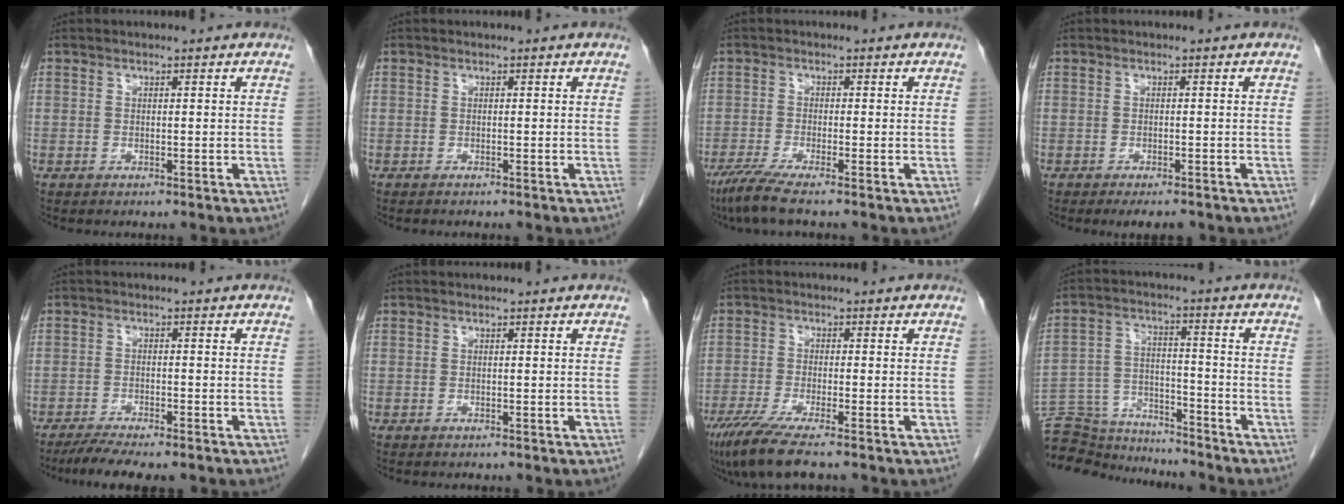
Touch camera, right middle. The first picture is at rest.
{"total": 0.0}
{"total": 4.7, "force": [-3.5, -0.4, 3.2], "torque": [-0.064, -0.015, -0.071]}
{"total": 3.3, "force": [-2.6, 1.0, 1.8], "torque": [-0.021, -0.007, -0.034]}
{"total": 7.1, "force": [-5.9, 1.0, 3.8], "torque": [-0.058, -0.013, -0.093]}
{"total": 0.0}
{"total": 7.5, "force": [-5.7, -0.1, 4.9], "torque": [-0.084, -0.022, -0.100]}
{"total": 15.3, "force": [-14.7, 3.2, 2.8], "torque": [-0.052, 0.030, -0.229]}